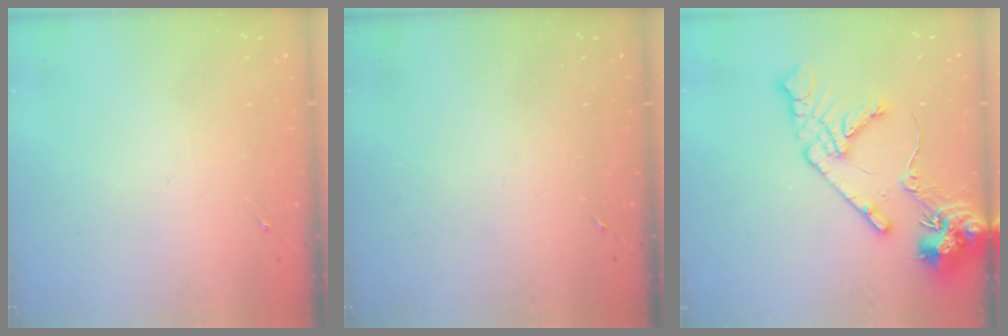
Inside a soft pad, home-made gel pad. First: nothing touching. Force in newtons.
{"total": 0.0}
{"total": 15.4, "press": 15.2, "slide": 2.2}